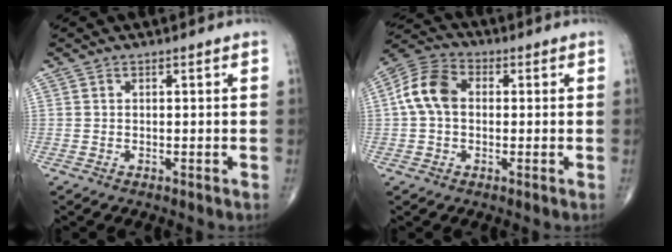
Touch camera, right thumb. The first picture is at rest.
{"total": 9.2, "force": [0.6, 6.5, 6.5], "torque": [-0.128, 0.028, 0.001]}